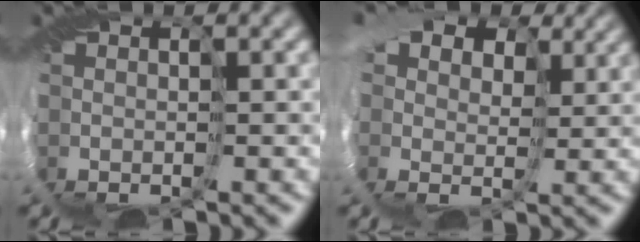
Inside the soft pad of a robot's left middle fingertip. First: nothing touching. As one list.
[{"total": 11.0, "force": [5.9, 7.6, 5.4], "torque": [-0.135, 0.037, 0.078]}]